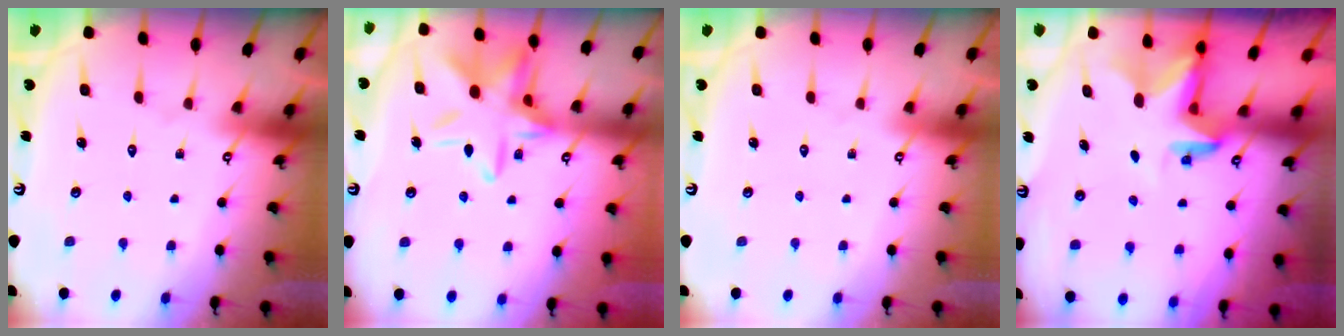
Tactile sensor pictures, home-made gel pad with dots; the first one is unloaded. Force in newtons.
{"total": 15.7, "press": 15.7, "slide": 1.2}
{"total": 0.0}
{"total": 2.8, "press": 2.8, "slide": 0.2}